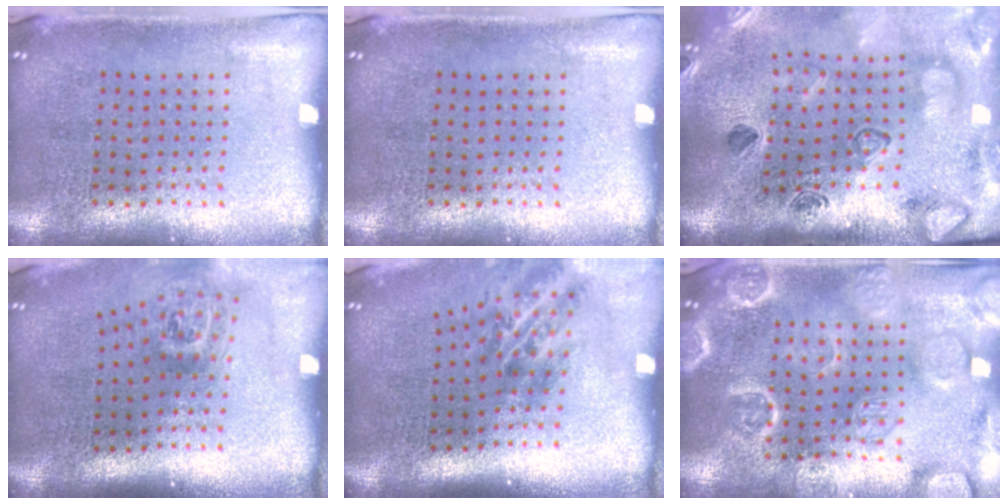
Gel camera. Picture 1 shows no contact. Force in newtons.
{"total": 0.0}
{"total": 2.8, "press": 2.3, "slide": 1.6}
{"total": 1.8, "press": 1.2, "slide": 1.4}
{"total": 2.1, "press": 1.3, "slide": 1.7}
{"total": 3.6, "press": 3.5, "slide": 0.4}